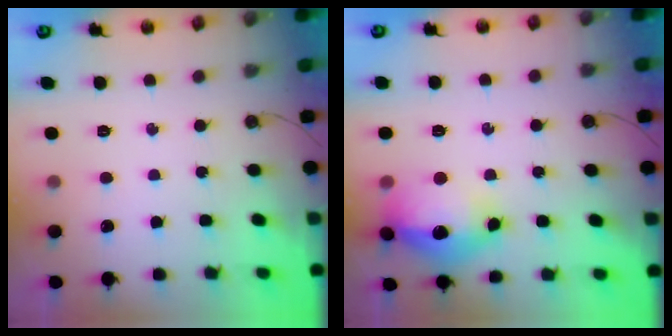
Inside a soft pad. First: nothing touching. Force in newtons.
{"total": 16.2, "press": 16.1, "slide": 1.5}